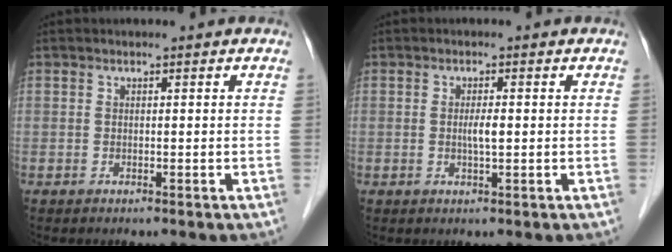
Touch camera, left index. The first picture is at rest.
{"total": 1.9, "force": [-0.2, 0.2, 1.9], "torque": [-0.040, -0.002, -0.002]}